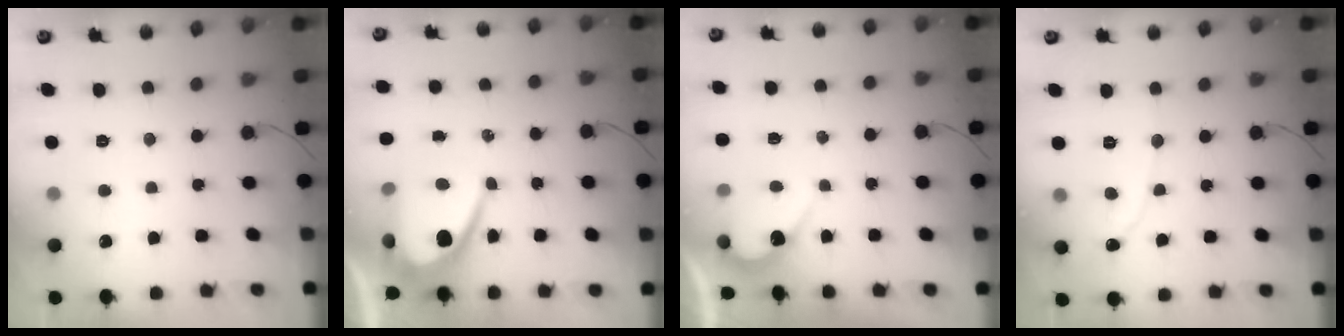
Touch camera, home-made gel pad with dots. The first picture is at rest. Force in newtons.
{"total": 10.1, "press": 10.1, "slide": 0.6}
{"total": 5.0, "press": 5.0, "slide": 0.3}
{"total": 3.0, "press": 3.0, "slide": 0.3}